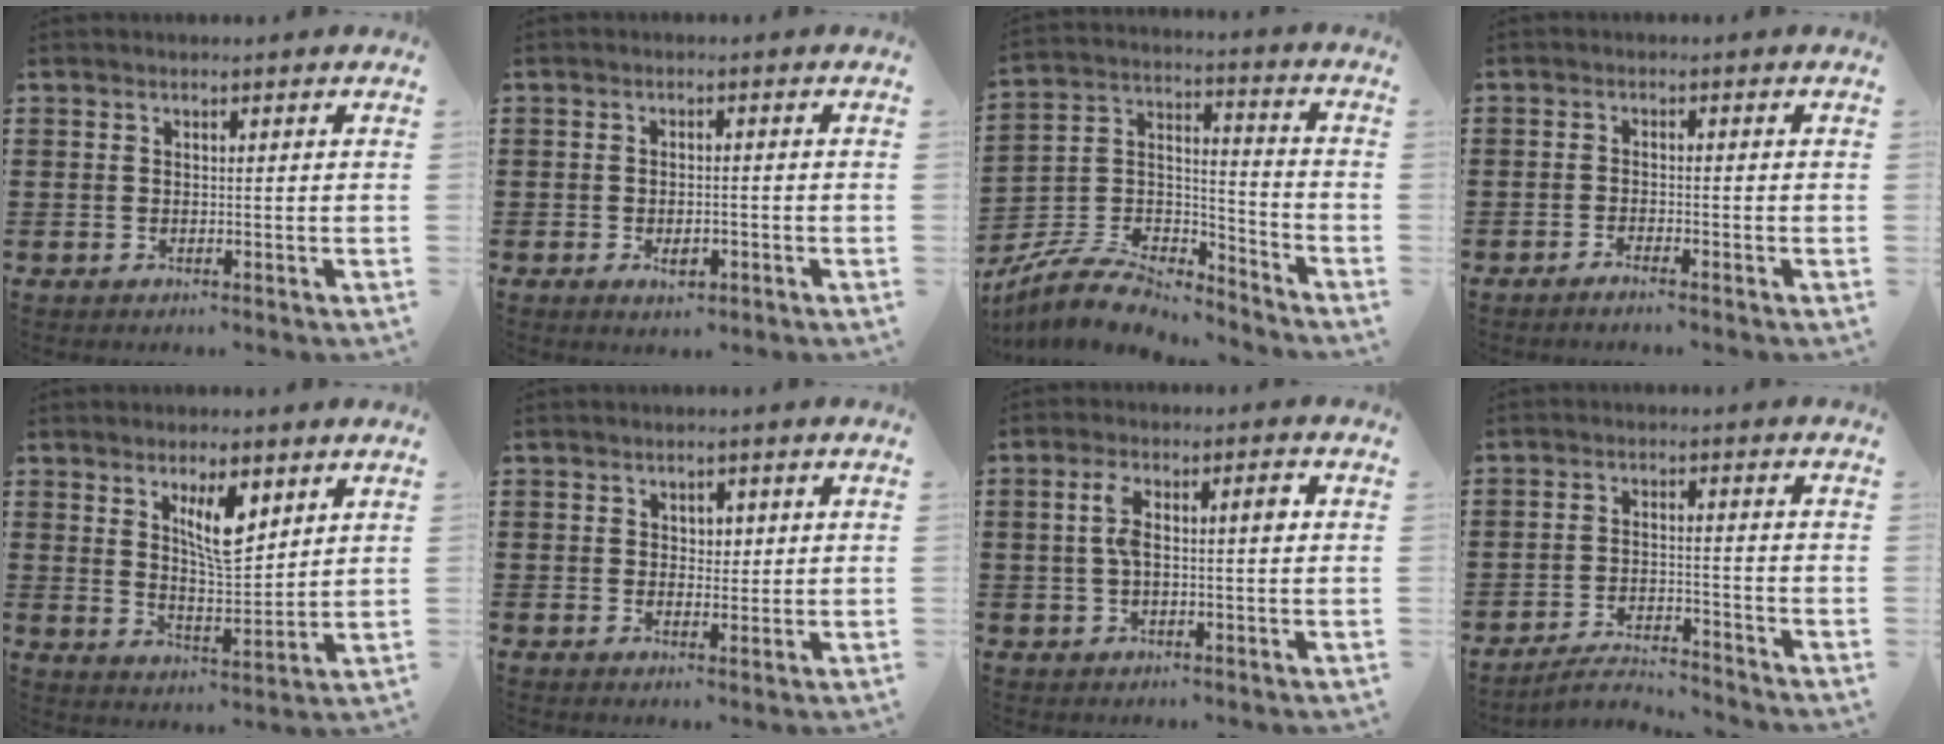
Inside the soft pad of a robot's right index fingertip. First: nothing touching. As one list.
[{"total": 2.6, "force": [-1.3, 1.2, 2.0], "torque": [-0.036, 0.001, -0.023]}, {"total": 7.6, "force": [-6.8, 2.1, 2.8], "torque": [-0.064, 0.005, -0.135]}, {"total": 1.4, "force": [-1.3, -0.1, 0.4], "torque": [-0.008, 0.002, -0.026]}, {"total": 7.3, "force": [3.6, 2.3, 5.9], "torque": [-0.107, -0.005, 0.060]}, {"total": 1.9, "force": [0.7, 1.5, 0.8], "torque": [-0.013, 0.007, 0.009]}, {"total": 5.3, "force": [0.6, 1.7, 4.9], "torque": [-0.094, 0.009, 0.007]}, {"total": 3.8, "force": [-3.7, 0.4, 0.7], "torque": [-0.015, 0.005, -0.077]}]